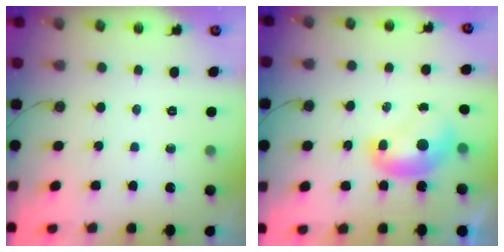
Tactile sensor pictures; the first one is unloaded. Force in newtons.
{"total": 1.6, "press": 1.6, "slide": 0.3}